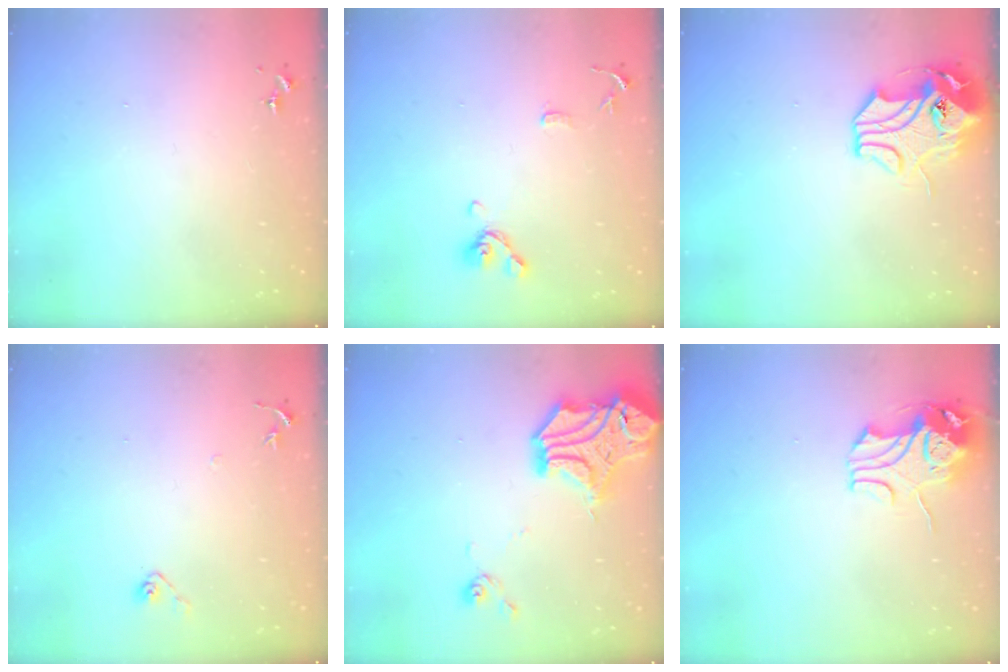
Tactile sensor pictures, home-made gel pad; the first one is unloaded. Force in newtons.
{"total": 10.2, "press": 10.0, "slide": 2.0}
{"total": 10.6, "press": 10.5, "slide": 1.6}
{"total": 4.1, "press": 4.0, "slide": 1.0}
{"total": 19.9, "press": 19.7, "slide": 2.8}
{"total": 9.4, "press": 9.3, "slide": 1.5}